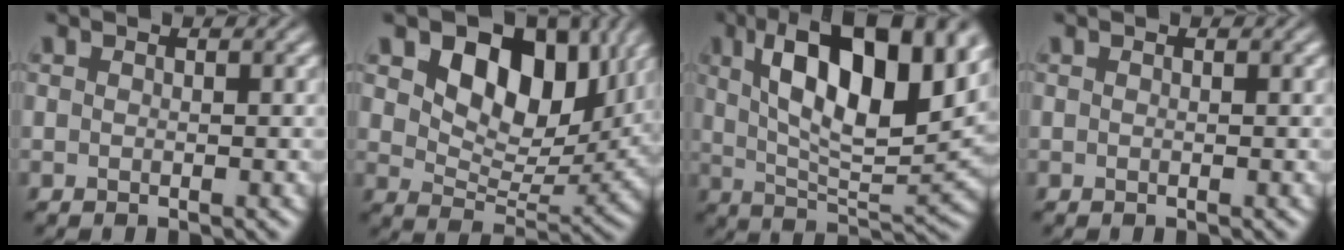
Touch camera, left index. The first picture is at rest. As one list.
[{"total": 9.7, "force": [4.3, 6.0, 6.3], "torque": [-0.096, -0.008, 0.071]}, {"total": 14.1, "force": [5.1, 5.3, 12.0], "torque": [-0.189, 0.010, 0.083]}, {"total": 0.0}]